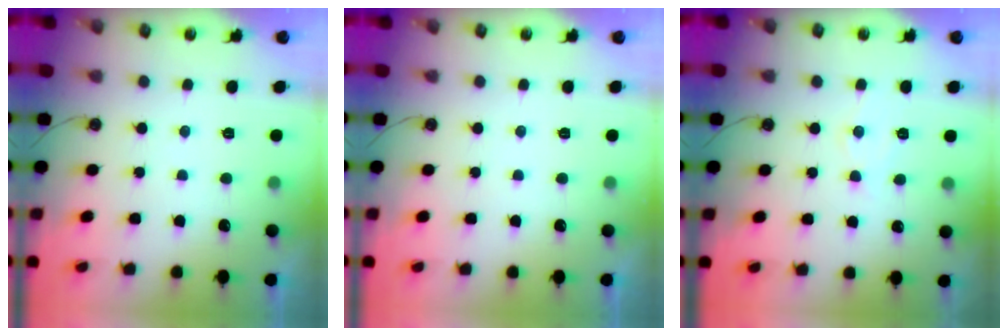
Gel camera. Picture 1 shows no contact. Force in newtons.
{"total": 0.0}
{"total": 6.7, "press": 6.7, "slide": 0.6}